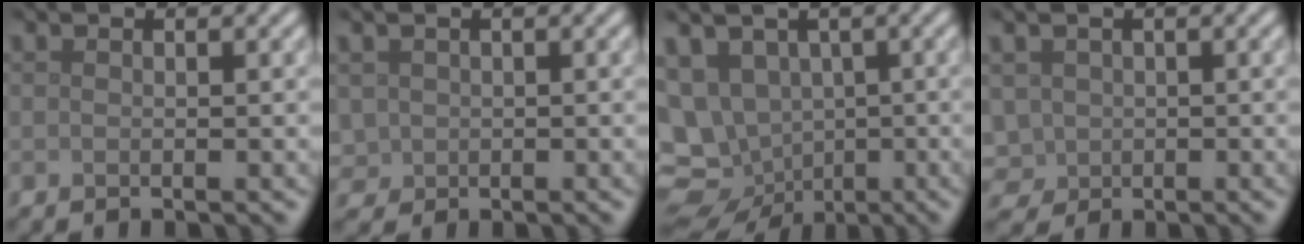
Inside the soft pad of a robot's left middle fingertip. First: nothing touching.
{"total": 1.5, "force": [0.1, 1.5, 0.4], "torque": [-0.011, -0.003, 0.004]}
{"total": 11.1, "force": [-2.2, 9.7, 4.9], "torque": [-0.112, -0.012, -0.030]}
{"total": 2.5, "force": [-0.1, 2.3, 1.0], "torque": [-0.023, -0.004, 0.004]}